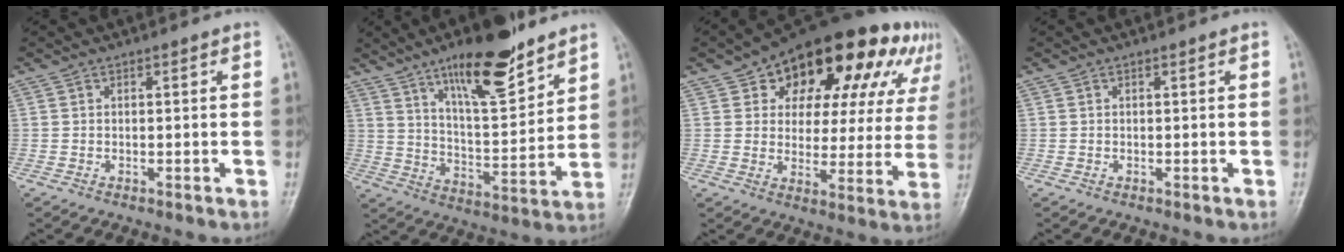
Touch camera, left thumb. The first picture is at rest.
{"total": 16.8, "force": [11.4, 4.7, 11.4], "torque": [-0.160, -0.067, 0.196]}
{"total": 24.4, "force": [13.0, 13.6, 15.6], "torque": [-0.173, 0.006, 0.179]}
{"total": 0.0}